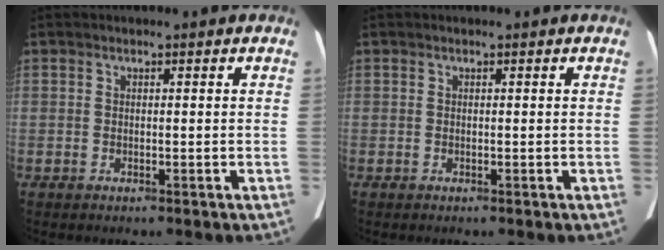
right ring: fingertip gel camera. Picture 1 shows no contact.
{"total": 0.0}